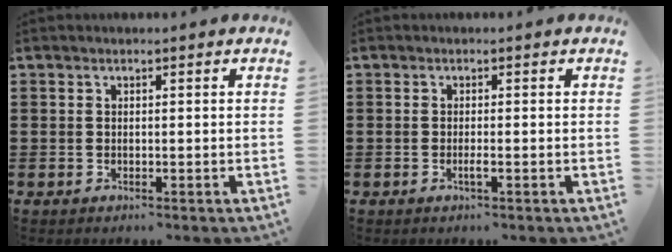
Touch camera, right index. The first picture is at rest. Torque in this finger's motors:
{"motor_torque": [0.26, 0.21, 0.04, 0.01]}